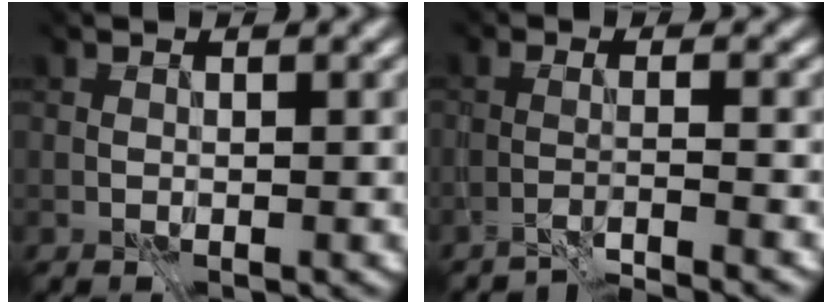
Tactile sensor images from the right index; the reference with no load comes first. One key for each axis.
{"total": 4.5, "fx": -4.3, "fy": -1.0, "fz": 0.9, "tx": 0.015, "ty": -0.012, "tz": -0.061}